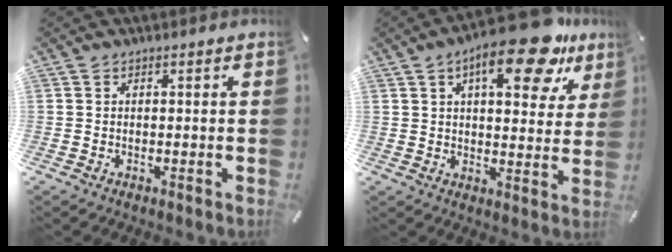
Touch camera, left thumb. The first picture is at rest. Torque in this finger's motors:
{"motor_torque": [-3.85, 0.69, 1.23, -1.56, 0.18]}